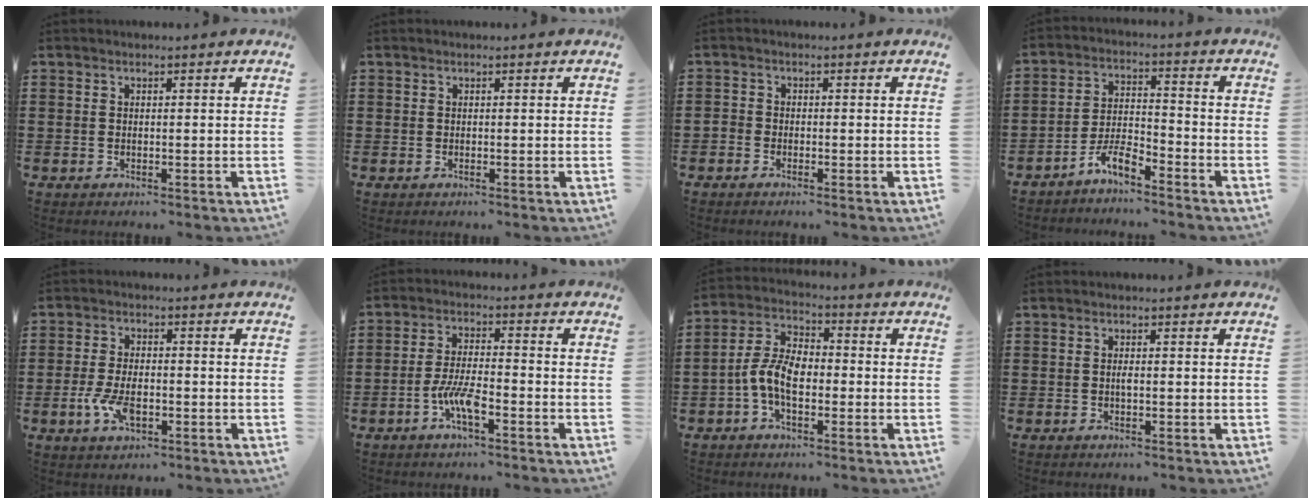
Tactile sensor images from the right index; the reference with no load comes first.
{"total": 0.0}
{"total": 0.9, "force": [-0.8, 0.5, 0.1], "torque": [-0.003, 0.005, -0.017]}
{"total": 5.3, "force": [-4.6, 0.9, 2.5], "torque": [-0.066, 0.001, -0.096]}
{"total": 5.5, "force": [-1.8, 2.5, 4.6], "torque": [-0.105, -0.005, -0.035]}
{"total": 6.3, "force": [-3.2, 1.4, 5.2], "torque": [-0.127, -0.012, -0.065]}
{"total": 7.0, "force": [-2.1, 3.8, 5.5], "torque": [-0.138, 0.003, -0.049]}
{"total": 0.9, "force": [-0.1, 0.1, 0.9], "torque": [-0.018, -0.001, -0.001]}